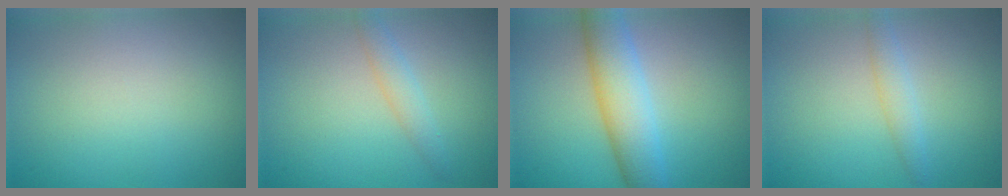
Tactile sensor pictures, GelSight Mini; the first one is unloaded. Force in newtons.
{"total": 1.8, "press": 1.8, "slide": 0.0}
{"total": 5.8, "press": 5.8, "slide": 0.1}
{"total": 1.7, "press": 1.7, "slide": 0.0}